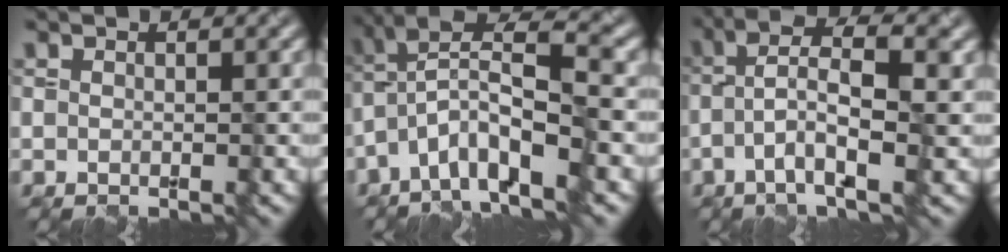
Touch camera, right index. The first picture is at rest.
{"total": 7.4, "force": [-2.6, 2.2, 6.5], "torque": [-0.118, 0.022, -0.054]}
{"total": 5.3, "force": [-1.0, 1.0, 5.1], "torque": [-0.098, 0.019, -0.026]}